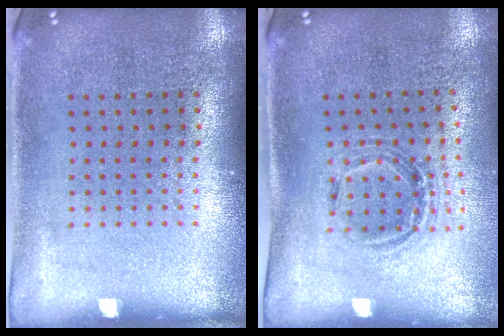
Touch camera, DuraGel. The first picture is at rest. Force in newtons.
{"total": 1.0, "press": 1.0, "slide": 0.1}